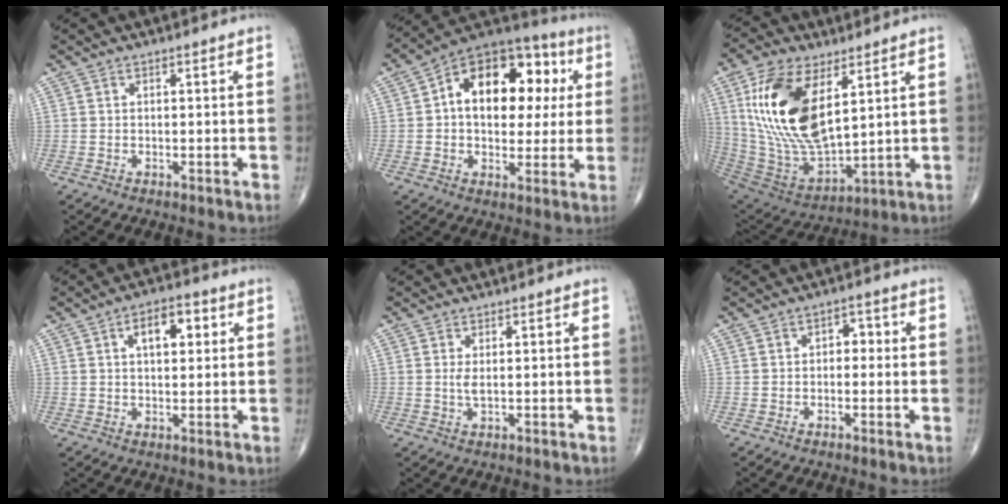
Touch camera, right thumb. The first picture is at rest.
{"total": 20.0, "force": [3.8, 12.5, 15.1], "torque": [-0.175, 0.026, 0.049]}
{"total": 21.5, "force": [7.1, 10.5, 17.3], "torque": [-0.331, -0.030, 0.145]}
{"total": 7.4, "force": [2.3, 3.9, 5.8], "torque": [-0.069, 0.006, 0.032]}
{"total": 1.7, "force": [0.3, 0.4, 1.6], "torque": [-0.035, -0.005, 0.009]}
{"total": 3.1, "force": [0.0, 2.1, 2.2], "torque": [-0.009, 0.011, -0.009]}